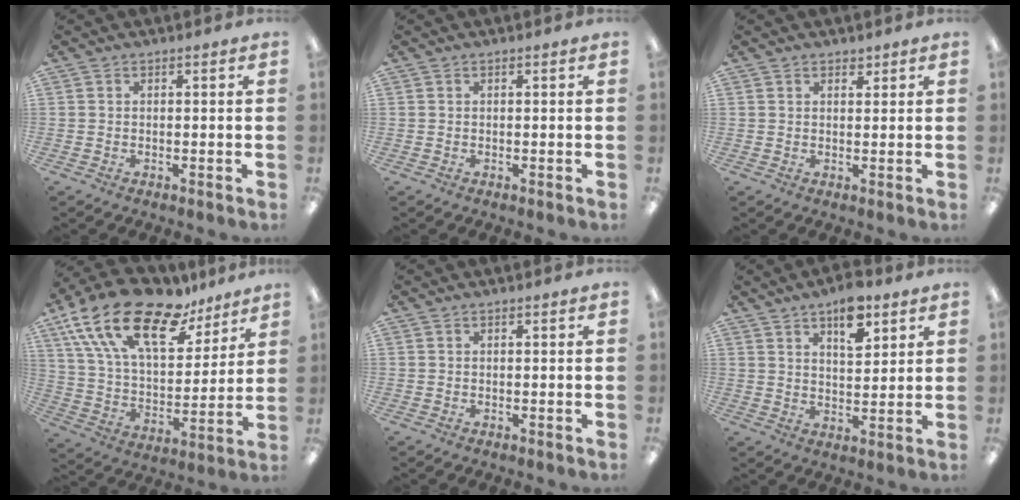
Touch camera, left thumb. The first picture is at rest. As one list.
[{"total": 0.0}, {"total": 1.8, "force": [1.5, 0.8, 0.4], "torque": [-0.002, -0.003, 0.026]}, {"total": 22.9, "force": [14.8, 10.5, 14.0], "torque": [-0.266, -0.082, 0.259]}, {"total": 0.0}, {"total": 9.1, "force": [5.8, 4.1, 5.6], "torque": [-0.075, -0.029, 0.097]}]